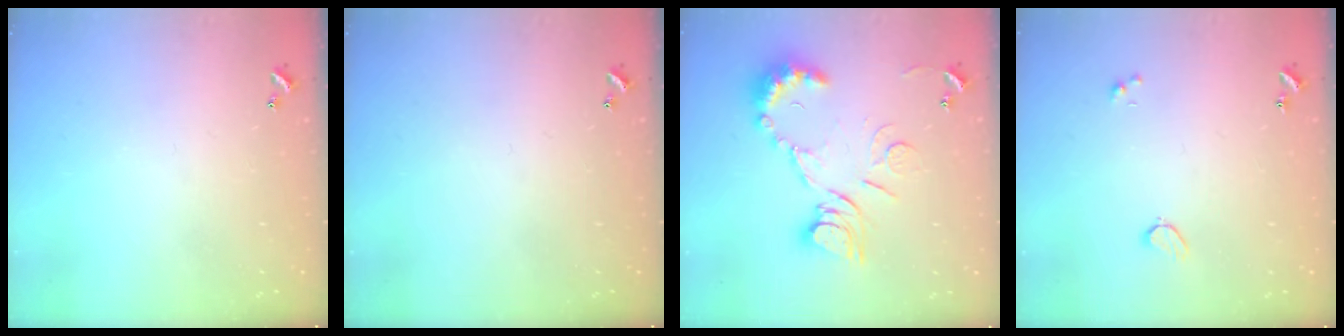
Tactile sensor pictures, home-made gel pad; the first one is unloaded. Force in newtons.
{"total": 0.0}
{"total": 14.6, "press": 14.5, "slide": 1.5}
{"total": 1.5, "press": 1.4, "slide": 0.6}